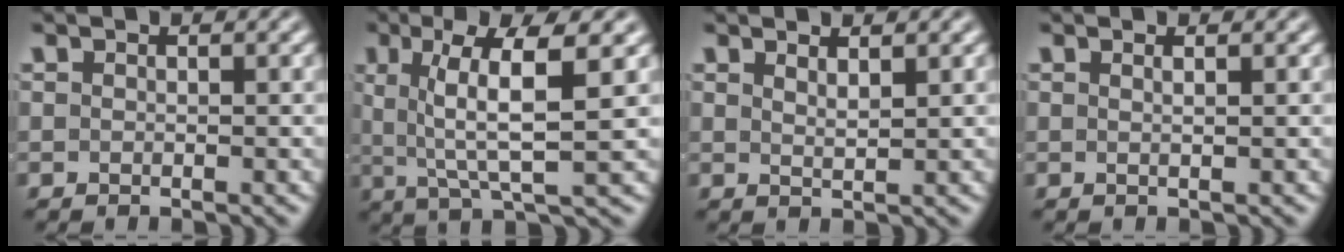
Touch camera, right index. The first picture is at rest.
{"total": 6.2, "force": [1.5, 1.3, 5.9], "torque": [-0.092, -0.004, 0.032]}
{"total": 1.7, "force": [1.2, -1.1, 0.5], "torque": [-0.003, -0.009, 0.031]}
{"total": 1.1, "force": [0.1, -0.9, 0.5], "torque": [-0.007, -0.005, 0.007]}